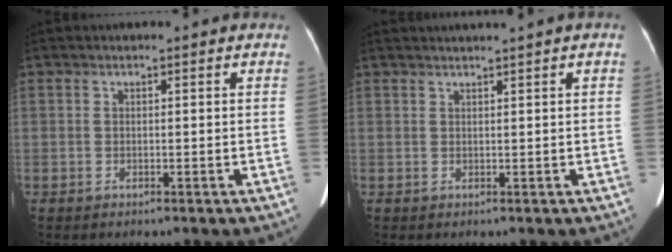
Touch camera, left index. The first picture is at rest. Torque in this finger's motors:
{"motor_torque": [0.82, -1.32, 0.22, 0.04]}